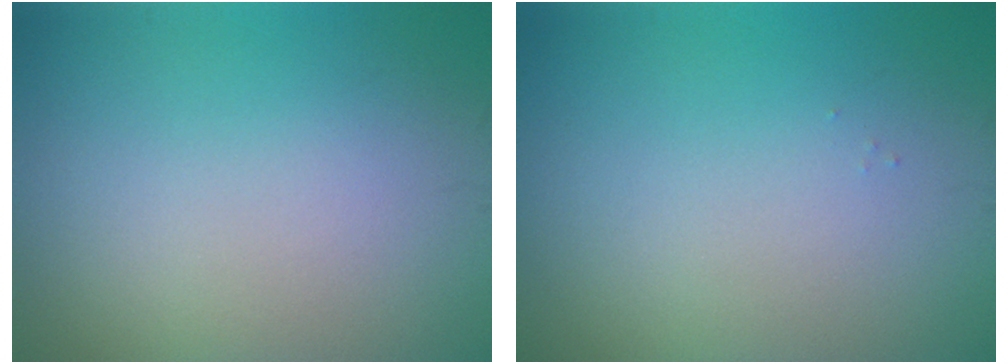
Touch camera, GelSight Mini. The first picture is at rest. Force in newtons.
{"total": 0.0}